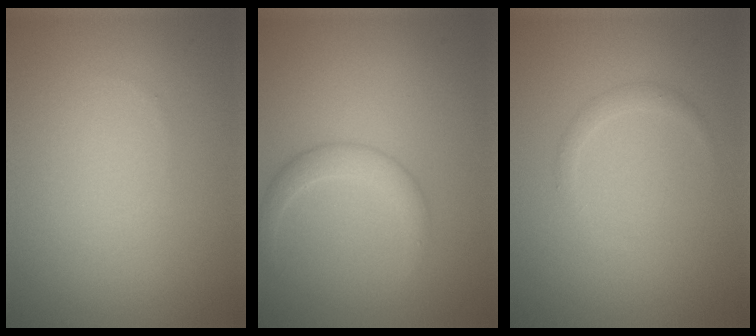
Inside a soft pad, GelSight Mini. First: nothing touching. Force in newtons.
{"total": 2.2, "press": 2.1, "slide": 0.1}
{"total": 1.0, "press": 1.0, "slide": 0.1}